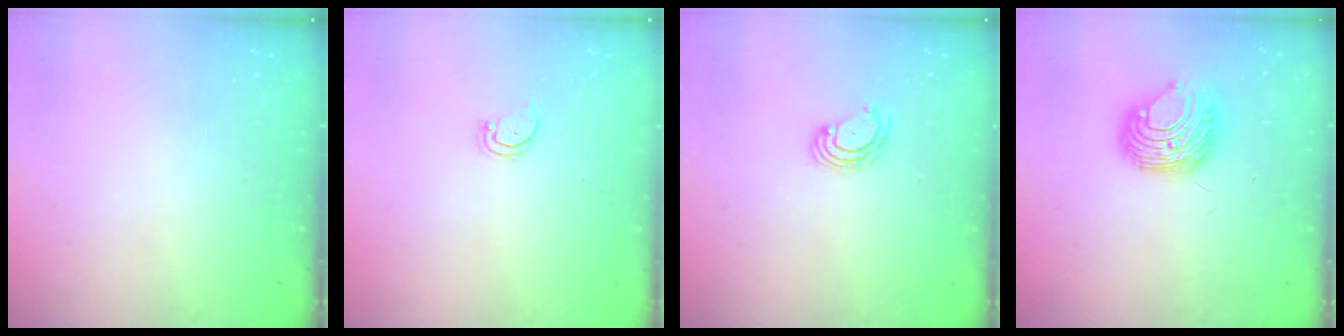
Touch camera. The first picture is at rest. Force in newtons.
{"total": 2.3, "press": 2.3, "slide": 0.1}
{"total": 2.8, "press": 2.8, "slide": 0.3}
{"total": 10.3, "press": 10.2, "slide": 1.1}